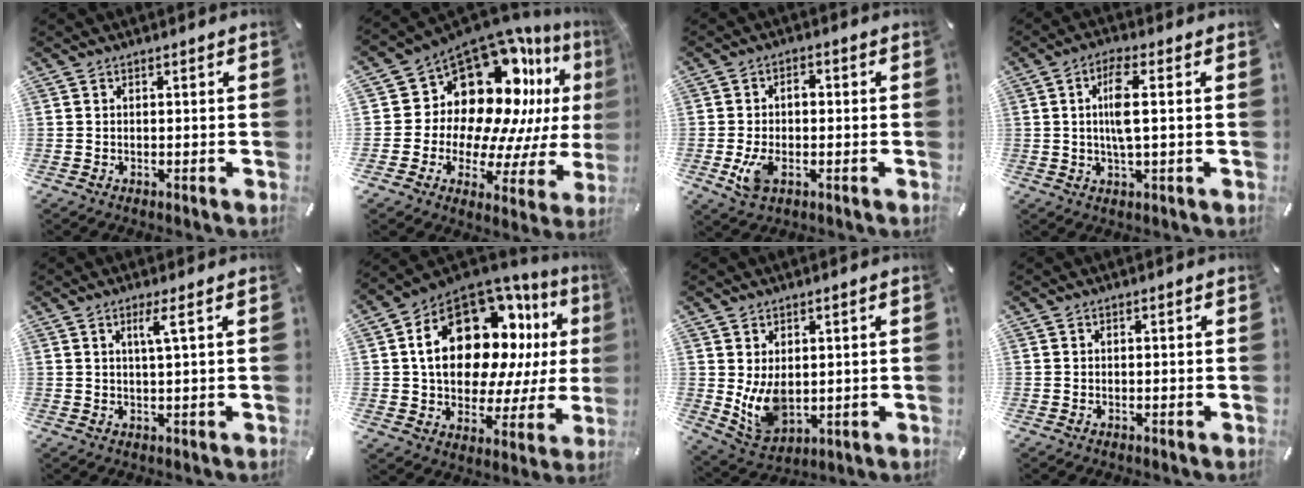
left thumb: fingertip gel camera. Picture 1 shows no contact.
{"total": 18.5, "force": [9.7, 12.3, 9.8], "torque": [-0.143, -0.115, 0.177]}
{"total": 6.4, "force": [-1.1, 3.9, 4.9], "torque": [-0.104, 0.000, -0.025]}
{"total": 7.0, "force": [0.8, 1.7, 6.7], "torque": [-0.144, -0.003, 0.006]}
{"total": 3.9, "force": [1.4, -0.1, 3.6], "torque": [-0.073, -0.003, 0.021]}
{"total": 24.0, "force": [7.4, 15.1, 17.1], "torque": [-0.285, -0.042, 0.130]}
{"total": 8.1, "force": [1.0, 6.0, 5.4], "torque": [-0.127, -0.011, 0.022]}
{"total": 0.0}